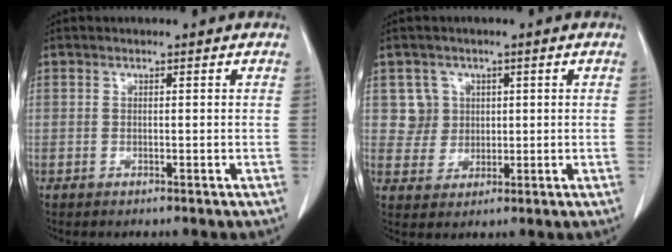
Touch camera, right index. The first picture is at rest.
{"total": 4.4, "force": [1.3, 4.2, -0.2], "torque": [0.011, 0.011, 0.028]}